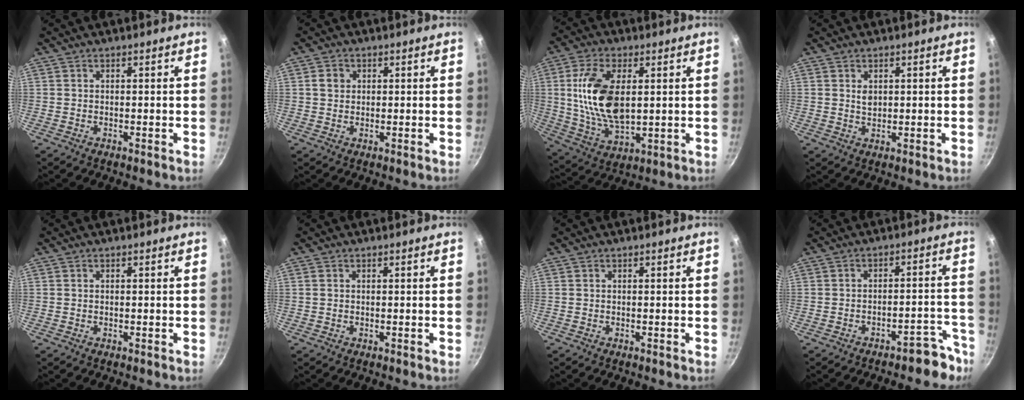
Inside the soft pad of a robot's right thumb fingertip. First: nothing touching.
{"total": 2.7, "force": [0.6, 2.3, 1.2], "torque": [-0.012, 0.001, 0.012]}
{"total": 16.1, "force": [2.5, 8.3, 13.5], "torque": [-0.261, -0.011, 0.055]}
{"total": 2.1, "force": [0.7, 1.4, 1.4], "torque": [-0.017, -0.006, 0.015]}
{"total": 0.0}
{"total": 0.7, "force": [0.1, 0.5, 0.5], "torque": [-0.012, 0.001, 0.005]}
{"total": 0.0}
{"total": 6.9, "force": [-5.5, 2.5, 3.3], "torque": [-0.022, 0.071, -0.070]}